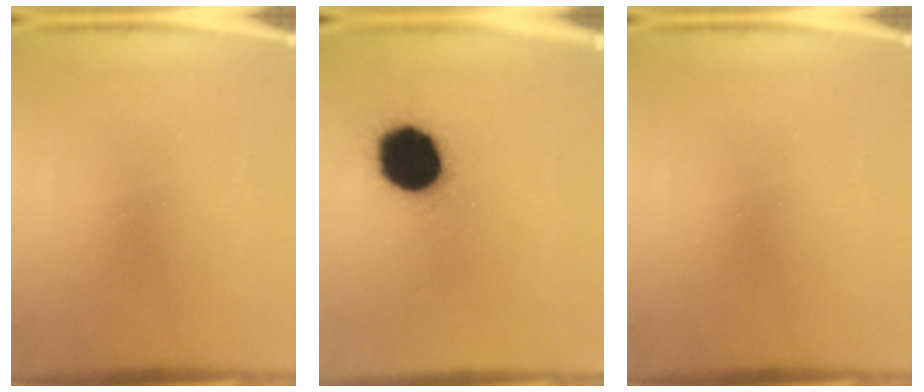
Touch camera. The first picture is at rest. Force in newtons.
{"total": 16.8}
{"total": 0.0}